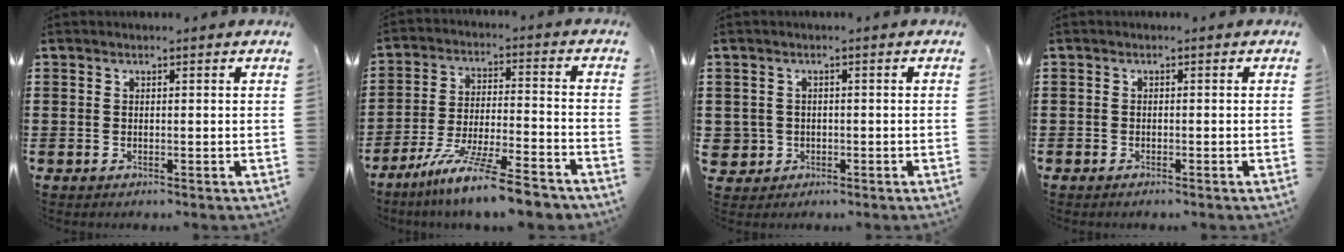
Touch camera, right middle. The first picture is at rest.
{"total": 11.2, "force": [-9.3, 0.4, 6.3], "torque": [-0.119, 0.007, -0.181]}
{"total": 2.1, "force": [-0.4, 2.0, 0.2], "torque": [-0.015, 0.006, -0.011]}
{"total": 0.6, "force": [-0.6, 0.2, 0.1], "torque": [-0.003, 0.000, -0.012]}